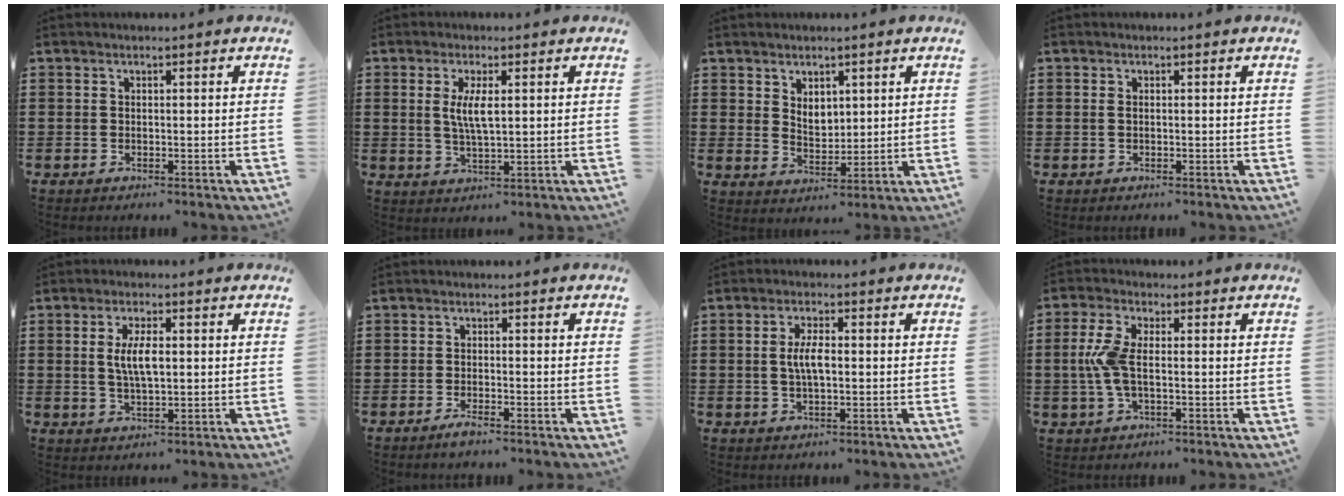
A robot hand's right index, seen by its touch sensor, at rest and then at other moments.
{"total": 4.5, "force": [0.8, 1.1, 4.3], "torque": [-0.086, 0.003, 0.012]}
{"total": 3.4, "force": [2.2, 2.2, 1.3], "torque": [-0.027, 0.003, 0.040]}
{"total": 0.7, "force": [0.1, 0.4, 0.6], "torque": [-0.014, 0.001, 0.001]}
{"total": 5.5, "force": [0.5, 1.9, 5.1], "torque": [-0.108, 0.004, 0.004]}
{"total": 1.5, "force": [-1.2, 0.1, 1.0], "torque": [-0.024, -0.006, -0.023]}
{"total": 4.3, "force": [0.0, 1.4, 4.0], "torque": [-0.083, -0.001, -0.004]}
{"total": 6.1, "force": [-0.2, 2.7, 5.5], "torque": [-0.137, -0.005, -0.013]}